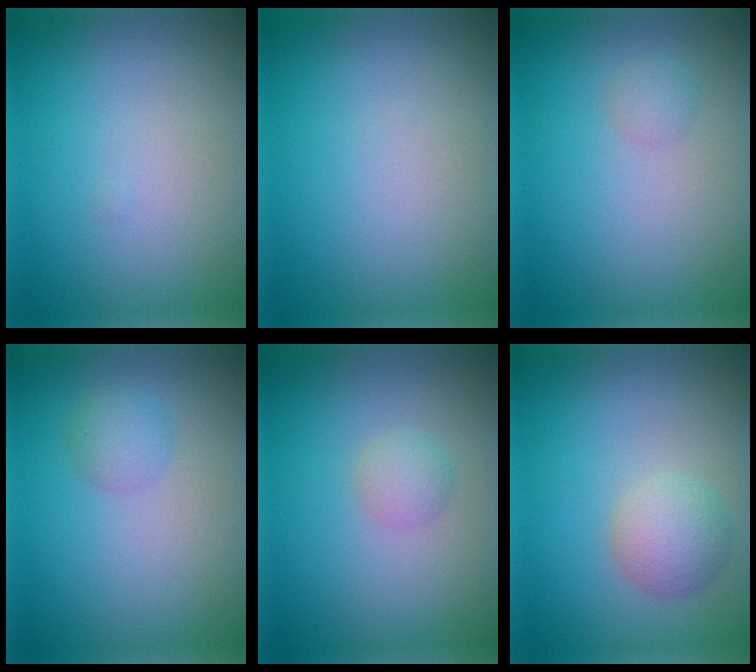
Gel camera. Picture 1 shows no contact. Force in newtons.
{"total": 0.0}
{"total": 1.0, "press": 1.0, "slide": 0.0}
{"total": 1.6, "press": 1.6, "slide": 0.1}
{"total": 1.4, "press": 1.4, "slide": 0.1}
{"total": 2.7, "press": 2.7, "slide": 0.2}